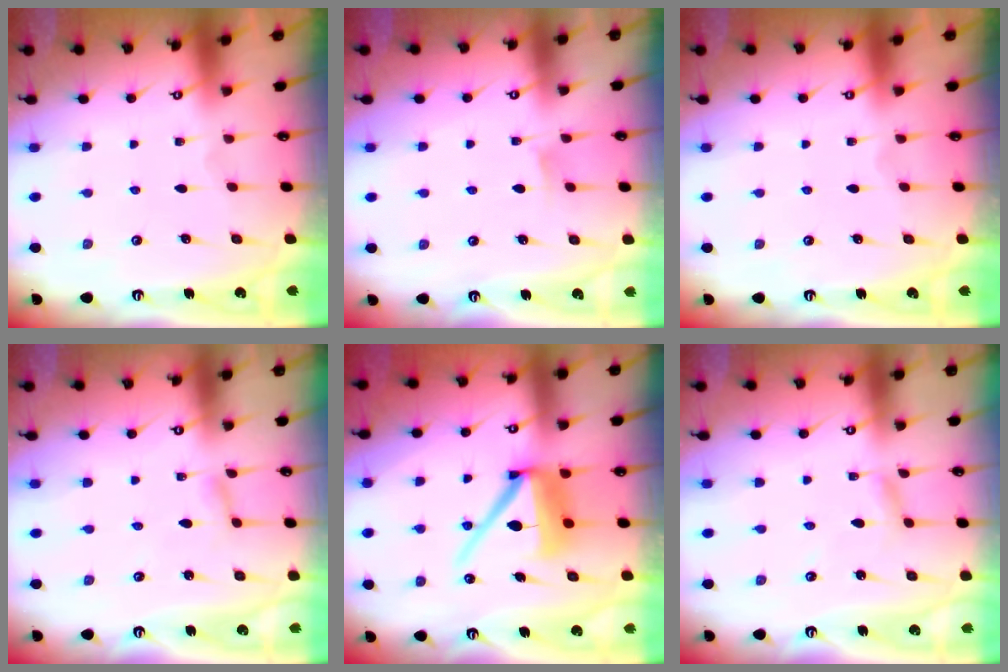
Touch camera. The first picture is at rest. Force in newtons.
{"total": 4.7, "press": 4.6, "slide": 0.7}
{"total": 0.0}
{"total": 2.3, "press": 2.3, "slide": 0.3}
{"total": 13.0, "press": 13.0, "slide": 1.2}
{"total": 2.5, "press": 2.5, "slide": 0.1}